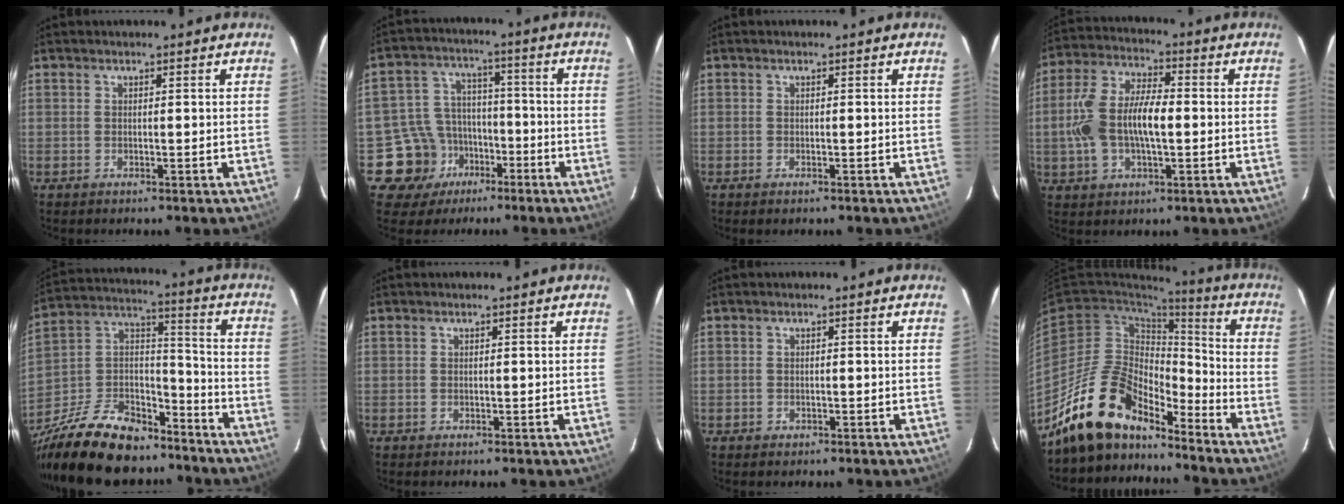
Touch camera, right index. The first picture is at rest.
{"total": 10.2, "force": [-5.6, 8.4, 1.5], "torque": [-0.054, 0.032, -0.084]}
{"total": 0.8, "force": [-0.6, 0.4, 0.4], "torque": [-0.008, -0.003, -0.011]}
{"total": 12.7, "force": [-1.1, 6.2, 11.0], "torque": [-0.228, 0.011, -0.021]}
{"total": 26.0, "force": [-18.8, 12.5, 12.9], "torque": [-0.284, 0.029, -0.299]}
{"total": 0.0}
{"total": 1.0, "force": [-0.5, 0.9, 0.1], "torque": [0.001, 0.003, -0.005]}
{"total": 15.9, "force": [-13.3, 6.0, 6.2], "torque": [-0.130, 0.019, -0.241]}